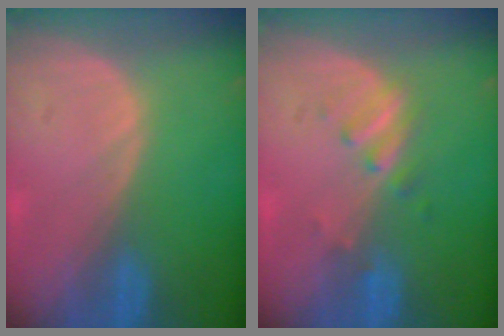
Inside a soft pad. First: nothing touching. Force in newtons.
{"total": 2.7, "press": 2.7, "slide": 0.5}